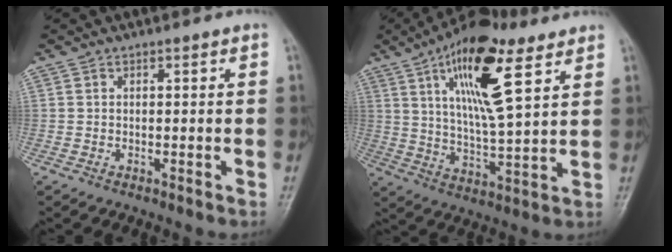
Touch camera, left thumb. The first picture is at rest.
{"total": 18.4, "force": [8.8, 6.1, 15.1], "torque": [-0.236, -0.029, 0.150]}